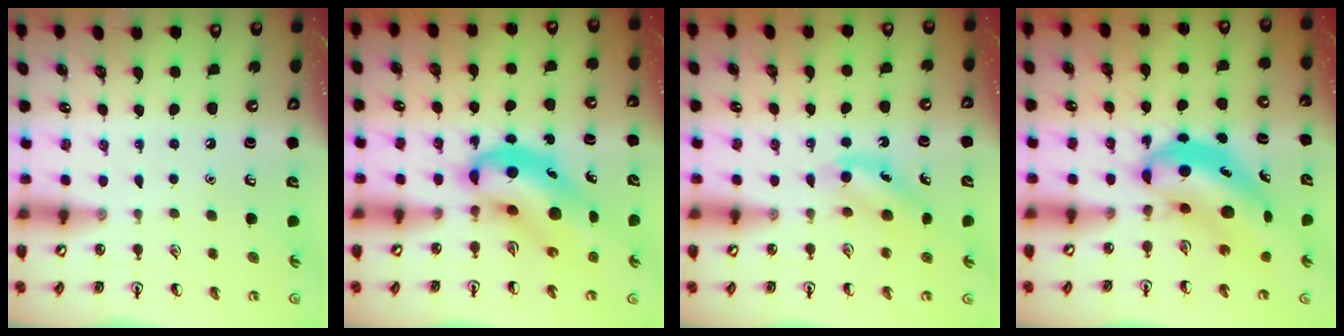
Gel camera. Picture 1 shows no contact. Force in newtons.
{"total": 8.5, "press": 8.2, "slide": 2.4}
{"total": 6.0, "press": 5.7, "slide": 1.6}
{"total": 6.3, "press": 6.1, "slide": 1.7}